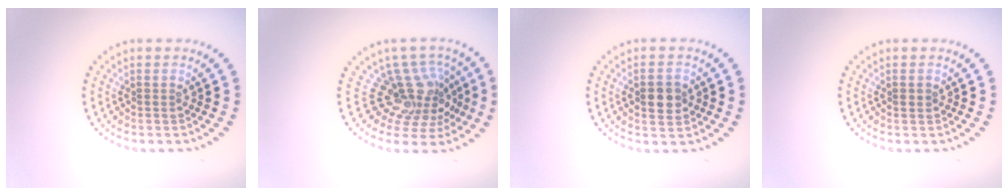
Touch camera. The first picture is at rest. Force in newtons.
{"total": 4.5, "press": 3.0, "slide": 3.4}
{"total": 3.2, "press": 3.2, "slide": 0.1}
{"total": 0.8, "press": 0.8, "slide": 0.1}